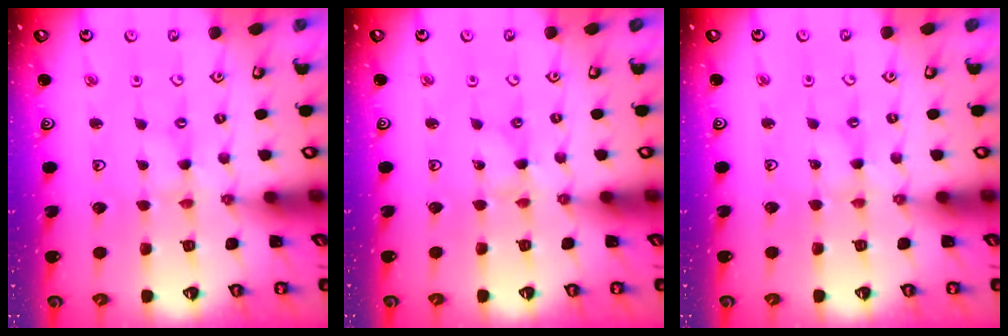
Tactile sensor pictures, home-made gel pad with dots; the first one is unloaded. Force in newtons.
{"total": 0.0}
{"total": 0.8, "press": 0.7, "slide": 0.3}